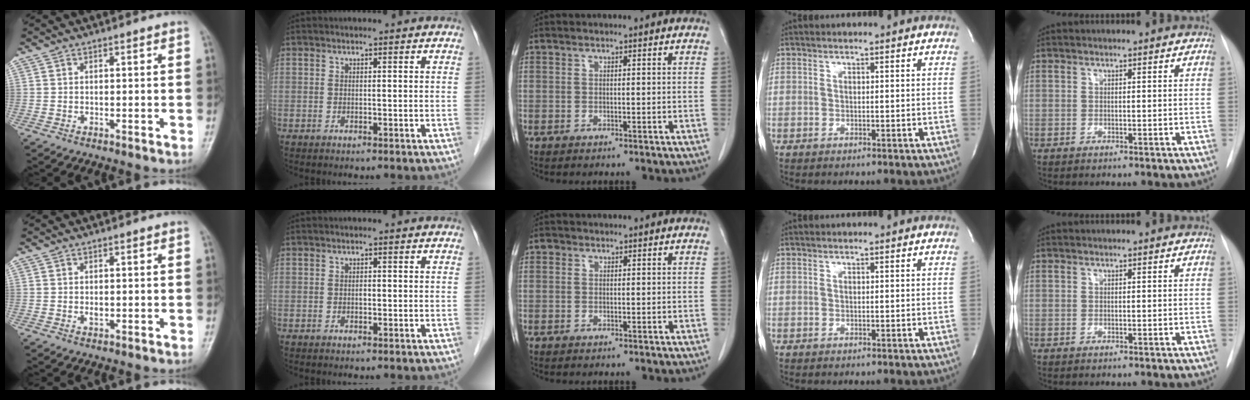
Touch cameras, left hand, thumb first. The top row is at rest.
{"thumb": {"total": 1.2, "force": [0.0, 0.8, 0.9], "torque": [-0.008, 0.000, 0.000]}, "index": {"total": 0.7, "force": [-0.4, 0.3, 0.5], "torque": [-0.007, -0.003, -0.008]}, "middle": {"total": 0.5, "force": [0.2, 0.5, 0.1], "torque": [0.003, 0.002, 0.001]}}